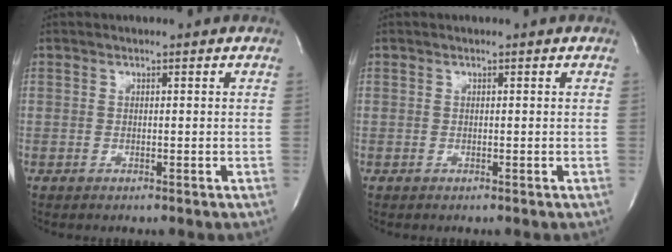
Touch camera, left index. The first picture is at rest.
{"total": 0.0}